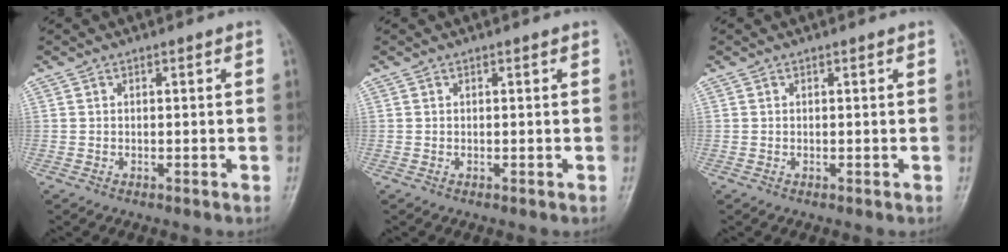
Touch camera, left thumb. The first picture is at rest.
{"total": 0.0}
{"total": 0.0}